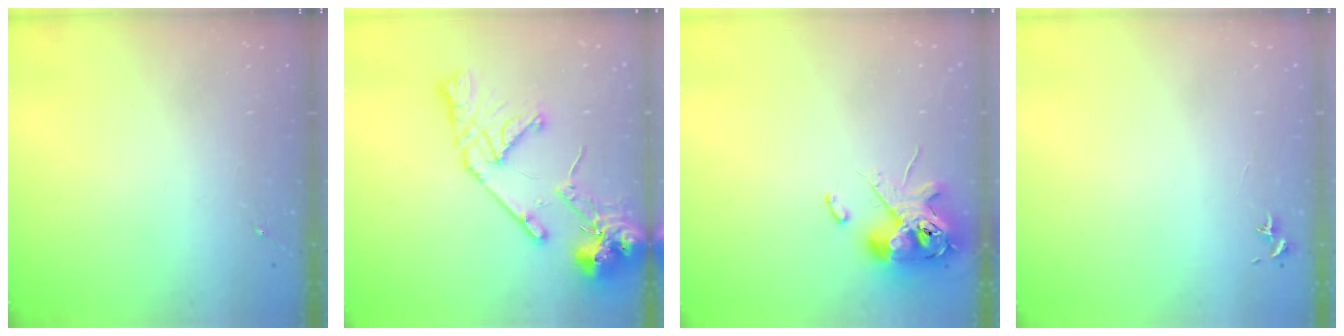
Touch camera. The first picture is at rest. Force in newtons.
{"total": 16.2, "press": 16.0, "slide": 2.5}
{"total": 13.2, "press": 13.0, "slide": 2.3}
{"total": 0.7, "press": 0.7, "slide": 0.3}